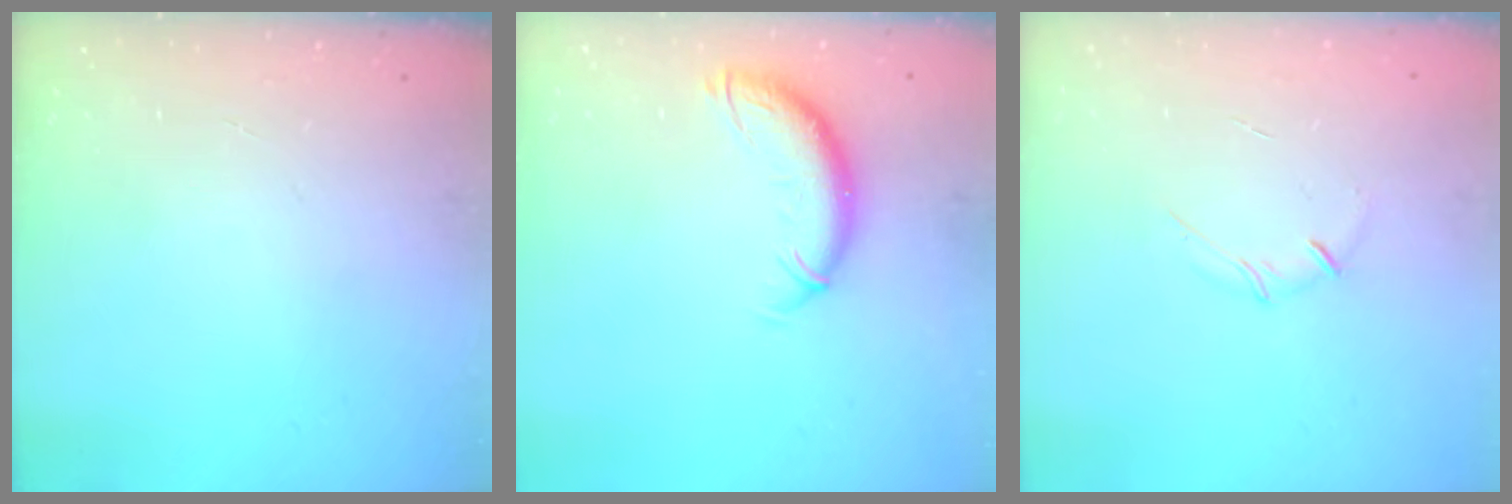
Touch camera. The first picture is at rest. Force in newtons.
{"total": 10.4, "press": 10.3, "slide": 0.9}
{"total": 4.1, "press": 4.0, "slide": 0.9}